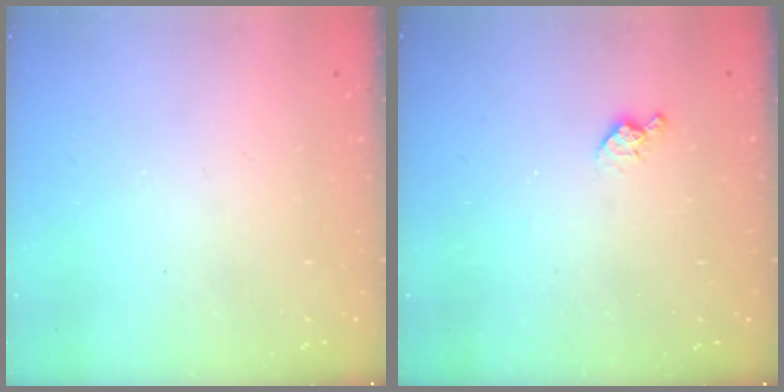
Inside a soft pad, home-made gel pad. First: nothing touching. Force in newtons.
{"total": 4.7, "press": 4.7, "slide": 0.7}